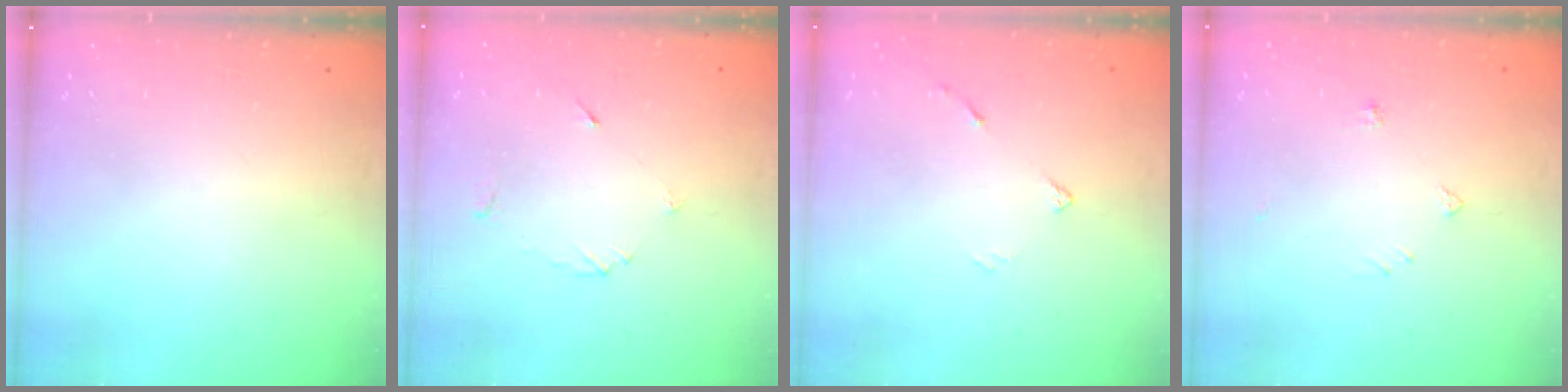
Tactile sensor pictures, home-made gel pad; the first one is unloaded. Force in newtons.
{"total": 3.3, "press": 3.3, "slide": 0.4}
{"total": 3.8, "press": 3.8, "slide": 0.5}
{"total": 4.2, "press": 4.2, "slide": 0.5}